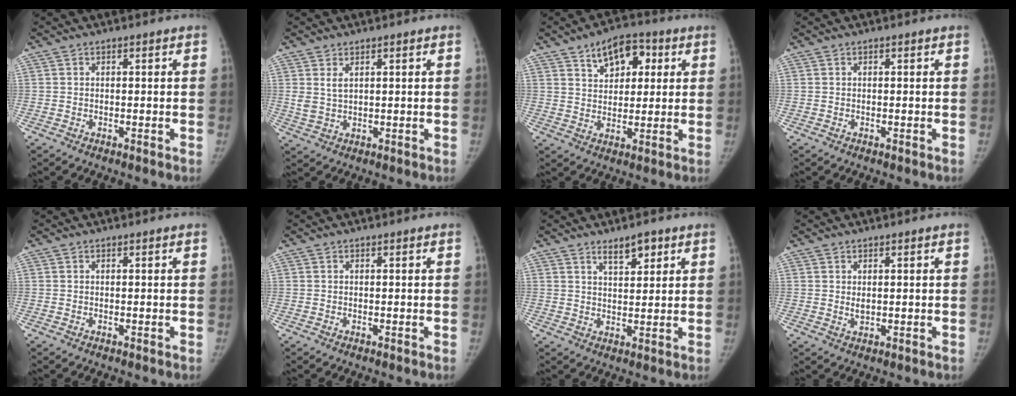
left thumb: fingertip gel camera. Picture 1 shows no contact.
{"total": 2.4, "force": [1.3, 1.3, 1.7], "torque": [-0.033, -0.008, 0.034]}
{"total": 9.3, "force": [4.2, 5.7, 6.0], "torque": [-0.054, -0.009, 0.063]}
{"total": 0.0}
{"total": 0.0}
{"total": 0.0}
{"total": 4.4, "force": [3.0, 1.7, 2.7], "torque": [-0.027, -0.023, 0.050]}
{"total": 1.3, "force": [0.3, 0.8, 1.0], "torque": [-0.013, -0.006, 0.009]}